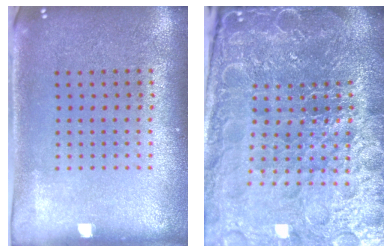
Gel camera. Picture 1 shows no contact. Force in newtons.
{"total": 6.8, "press": 6.0, "slide": 3.2}